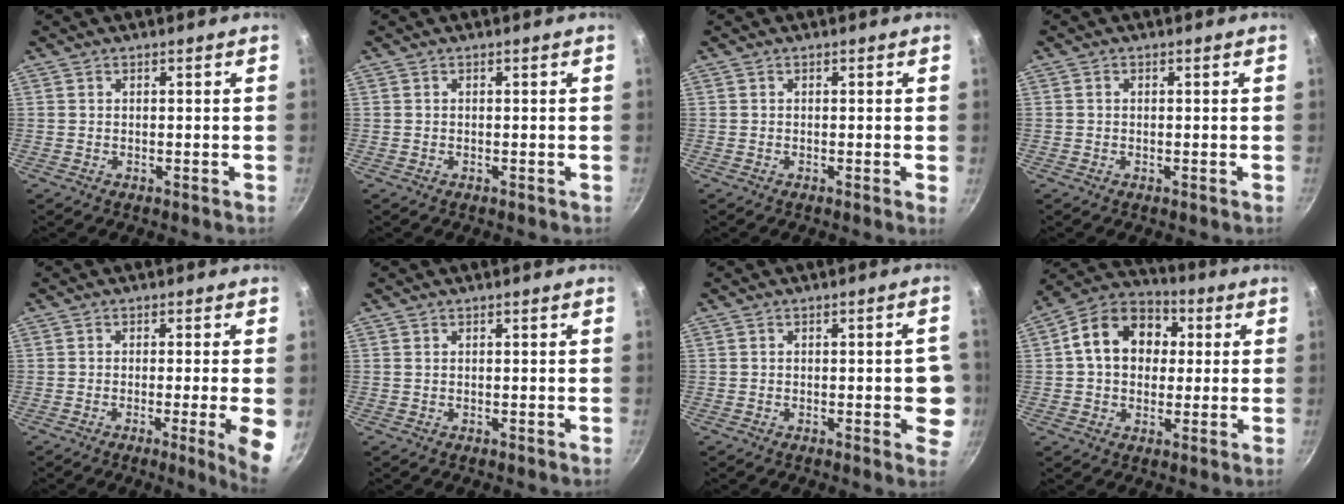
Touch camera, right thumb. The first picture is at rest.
{"total": 0.0}
{"total": 0.7, "force": [-0.1, -0.1, 0.7], "torque": [-0.009, -0.003, -0.006]}
{"total": 0.5, "force": [0.0, 0.5, 0.2], "torque": [-0.002, 0.004, 0.000]}
{"total": 7.6, "force": [-2.1, 0.2, 7.3], "torque": [-0.093, 0.003, -0.030]}
{"total": 0.0}
{"total": 6.8, "force": [-0.9, 2.6, 6.3], "torque": [-0.049, 0.007, -0.013]}
{"total": 14.2, "force": [2.3, 11.0, 8.7], "torque": [-0.113, 0.028, 0.019]}